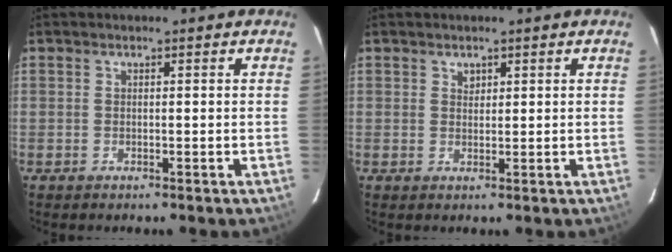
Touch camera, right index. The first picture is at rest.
{"total": 1.2, "force": [0.8, 0.9, 0.3], "torque": [0.000, 0.003, 0.014]}